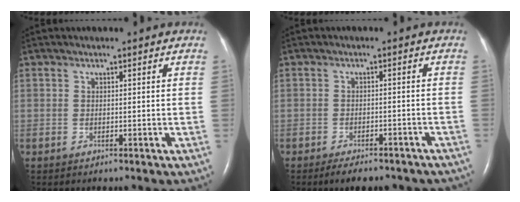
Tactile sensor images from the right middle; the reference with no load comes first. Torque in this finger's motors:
{"motor_torque": [0.06, -0.06, 0.08, 0.04]}